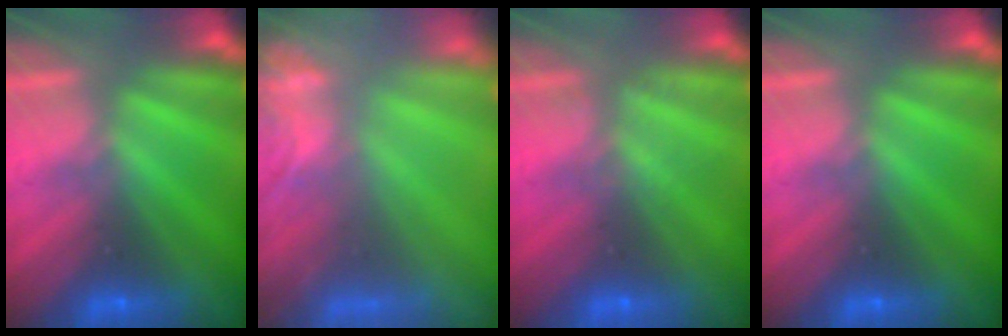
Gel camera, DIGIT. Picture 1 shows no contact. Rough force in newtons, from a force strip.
{"total": 6.9}
{"total": 1.8}
{"total": 0.0}